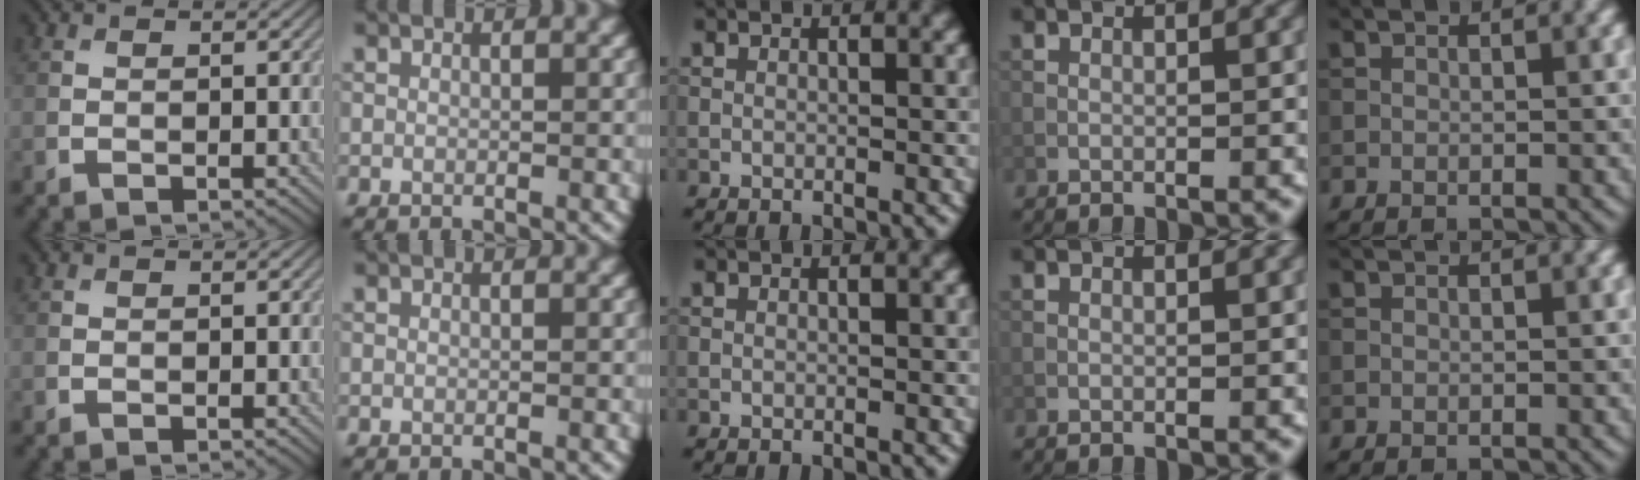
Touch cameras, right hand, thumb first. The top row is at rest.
{}